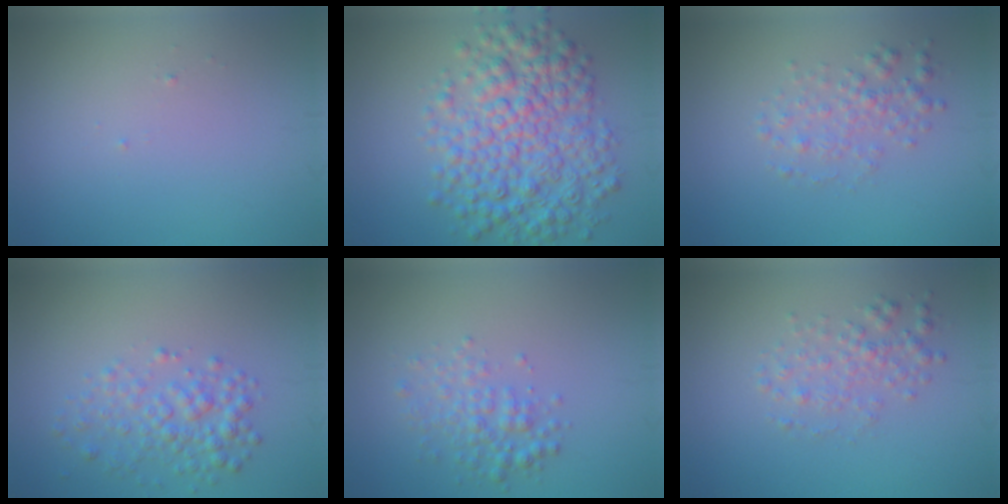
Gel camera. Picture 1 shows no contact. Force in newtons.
{"total": 8.0, "press": 8.0, "slide": 0.1}
{"total": 2.2, "press": 2.2, "slide": 0.0}
{"total": 3.2, "press": 3.2, "slide": 0.1}
{"total": 2.5, "press": 2.5, "slide": 0.1}
{"total": 2.2, "press": 2.2, "slide": 0.0}